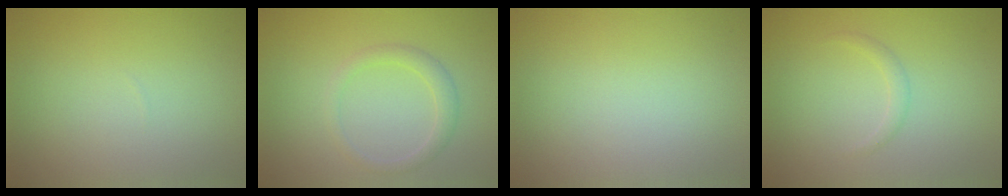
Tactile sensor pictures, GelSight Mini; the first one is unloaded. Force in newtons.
{"total": 1.8, "press": 1.8, "slide": 0.1}
{"total": 0.0}
{"total": 0.9, "press": 0.9, "slide": 0.0}